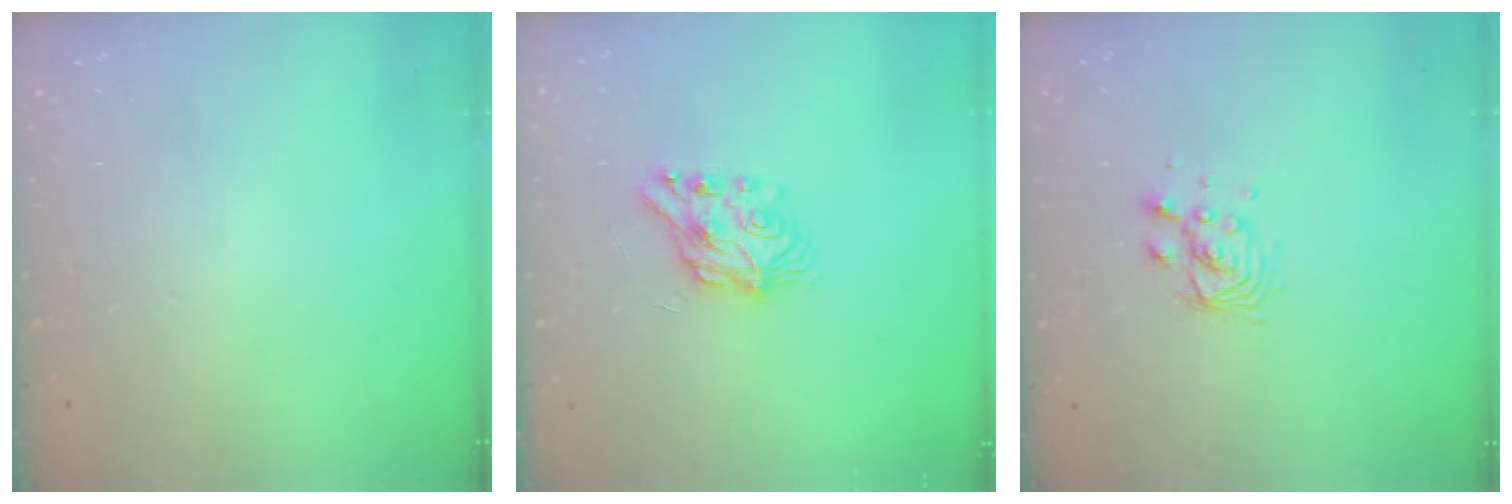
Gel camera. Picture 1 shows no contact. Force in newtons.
{"total": 7.2, "press": 7.2, "slide": 0.1}
{"total": 7.6, "press": 7.6, "slide": 0.5}